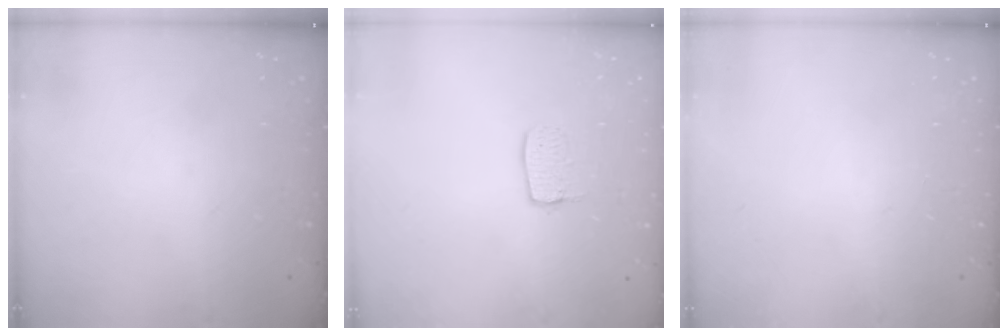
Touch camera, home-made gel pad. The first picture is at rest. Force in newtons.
{"total": 6.0, "press": 6.0, "slide": 0.3}
{"total": 0.0}